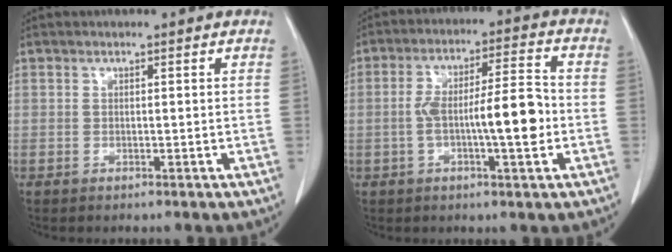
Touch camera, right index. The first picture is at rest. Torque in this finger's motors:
{"motor_torque": [1.58, -0.44, 0.73, 0.13]}